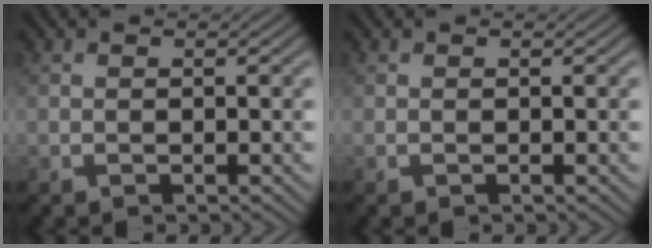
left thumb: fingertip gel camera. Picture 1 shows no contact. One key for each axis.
{"total": 0.0}